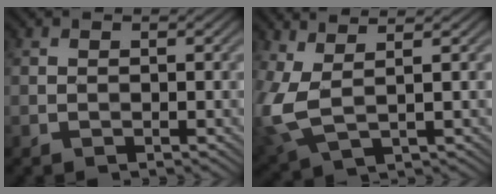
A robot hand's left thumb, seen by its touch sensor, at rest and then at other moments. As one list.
[{"total": 6.3, "force": [1.3, 2.6, 5.5], "torque": [-0.154, -0.002, 0.028]}]